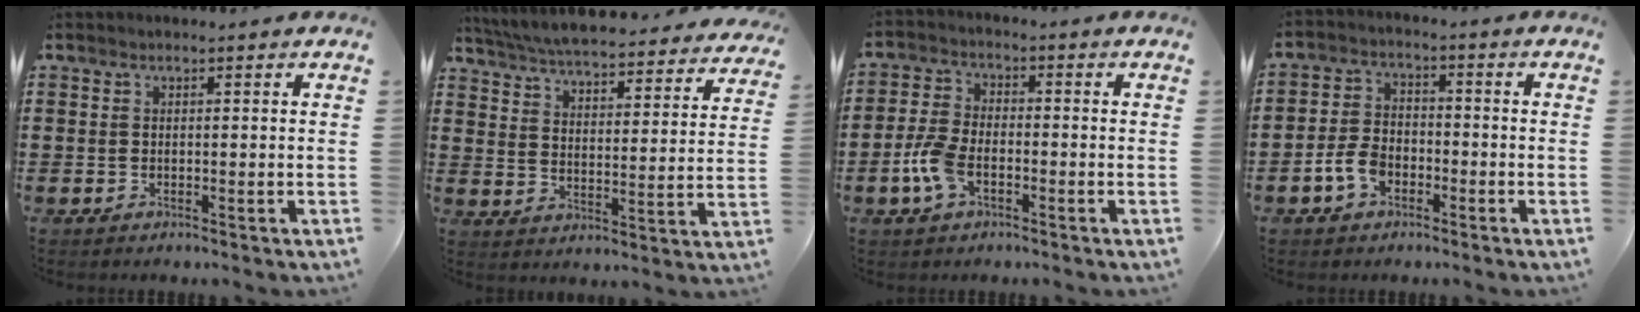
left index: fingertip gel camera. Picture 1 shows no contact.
{"total": 5.4, "force": [5.3, -0.3, 1.2], "torque": [-0.050, -0.042, 0.089]}
{"total": 6.2, "force": [-2.4, 3.1, 4.8], "torque": [-0.113, 0.001, -0.049]}
{"total": 5.1, "force": [-2.6, 3.1, 3.1], "torque": [-0.082, 0.003, -0.055]}